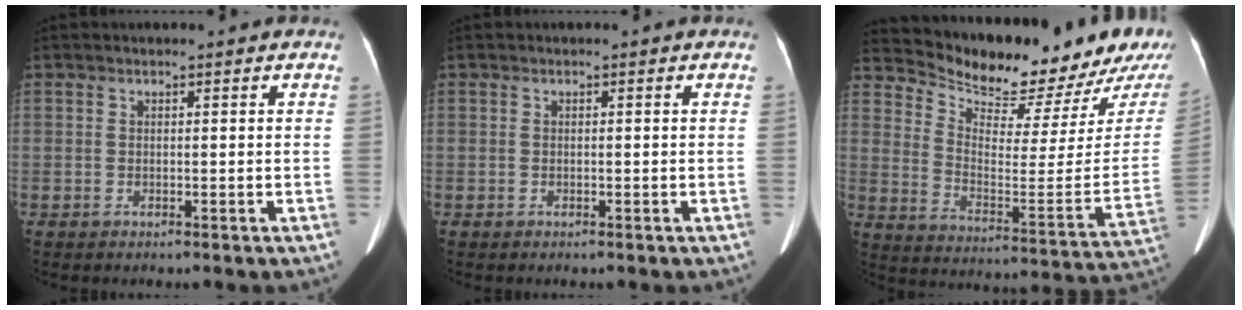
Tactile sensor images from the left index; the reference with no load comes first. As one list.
[{"total": 0.0}, {"total": 20.2, "force": [18.4, 2.6, 7.9], "torque": [-0.131, -0.076, 0.259]}]